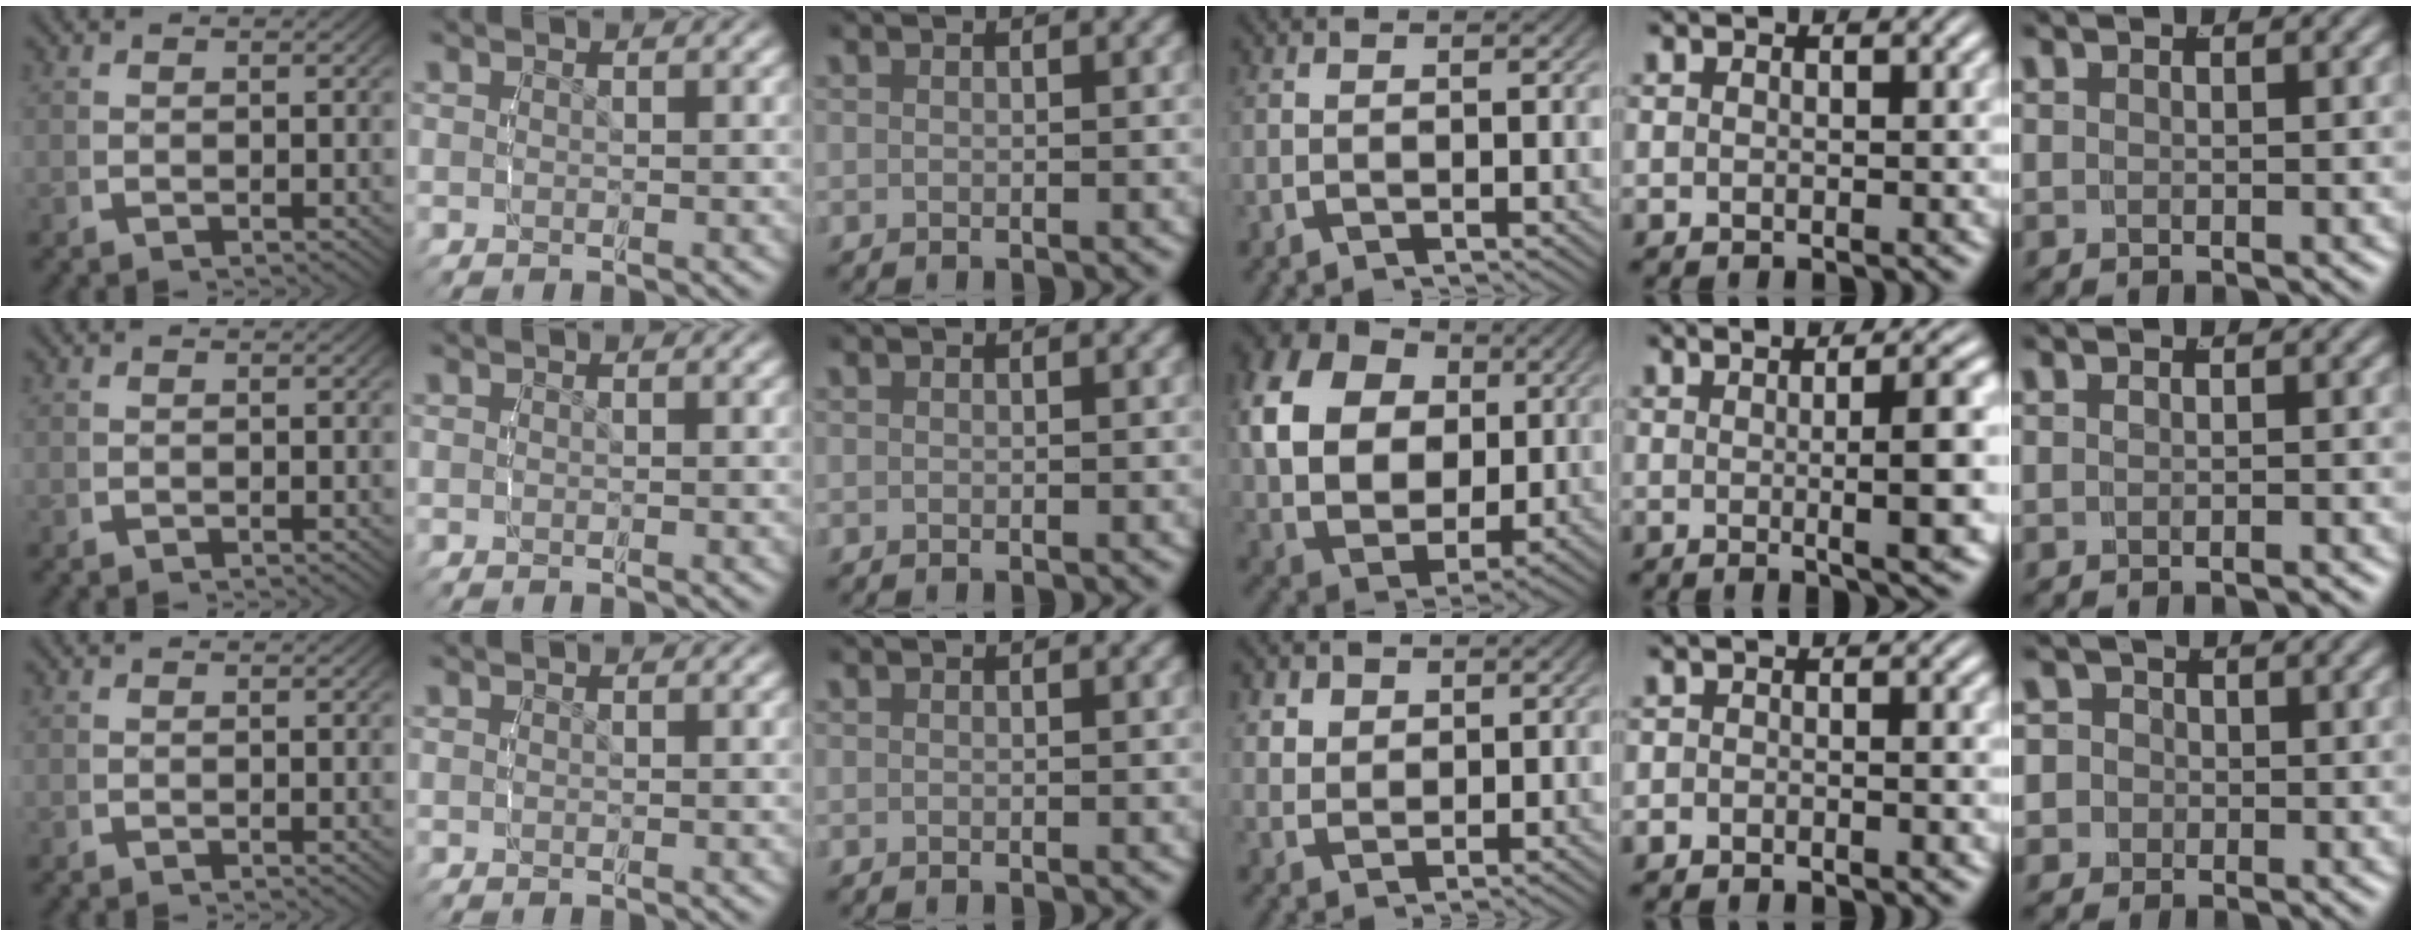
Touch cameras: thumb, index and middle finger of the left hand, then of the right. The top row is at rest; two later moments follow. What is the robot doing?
{"motion": "lift_and_place", "object": "cloth"}